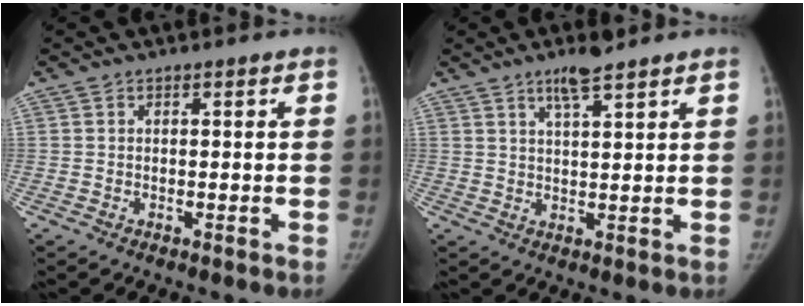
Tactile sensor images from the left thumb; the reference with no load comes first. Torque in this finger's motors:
{"motor_torque": [0.20, -0.34, 0.73, -0.82, 0.20]}